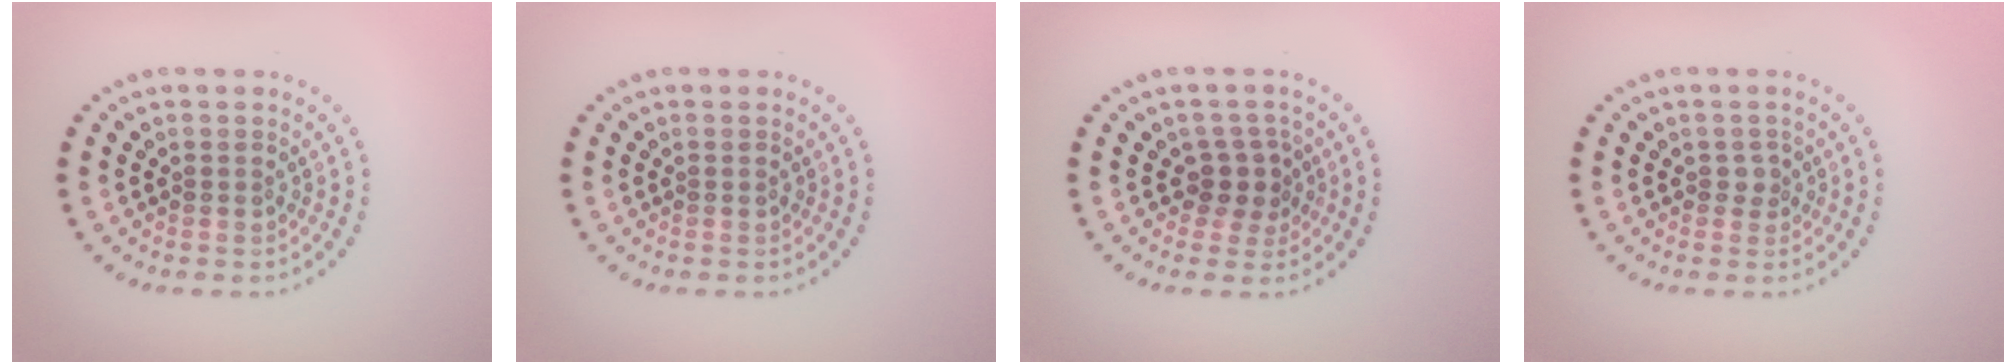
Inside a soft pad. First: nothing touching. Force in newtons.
{"total": 0.0}
{"total": 2.2, "press": 1.8, "slide": 1.3}
{"total": 1.1, "press": 0.7, "slide": 0.8}